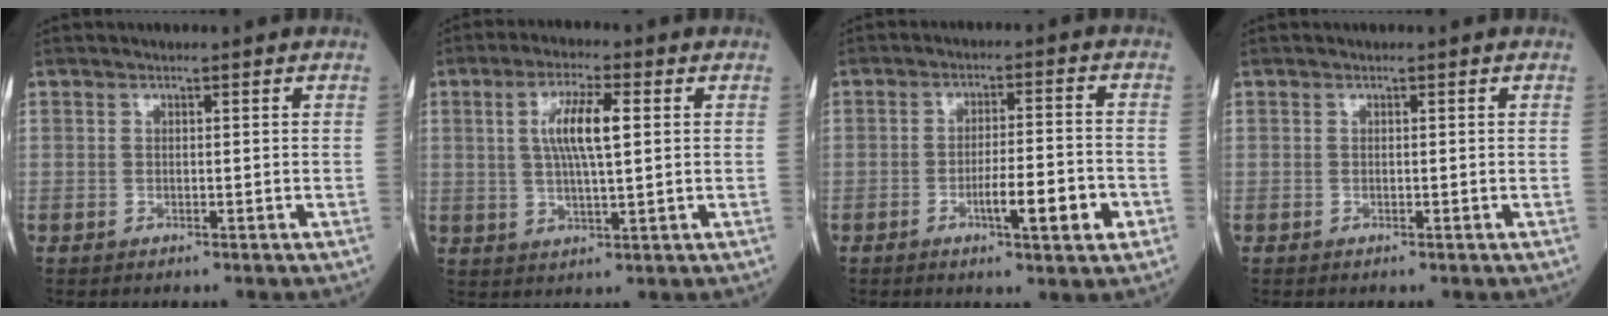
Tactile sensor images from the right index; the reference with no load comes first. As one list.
[{"total": 7.4, "force": [1.6, 1.1, 7.1], "torque": [-0.140, 0.007, 0.033]}, {"total": 7.5, "force": [-2.8, 0.8, 6.9], "torque": [-0.109, 0.000, -0.039]}, {"total": 0.0}]